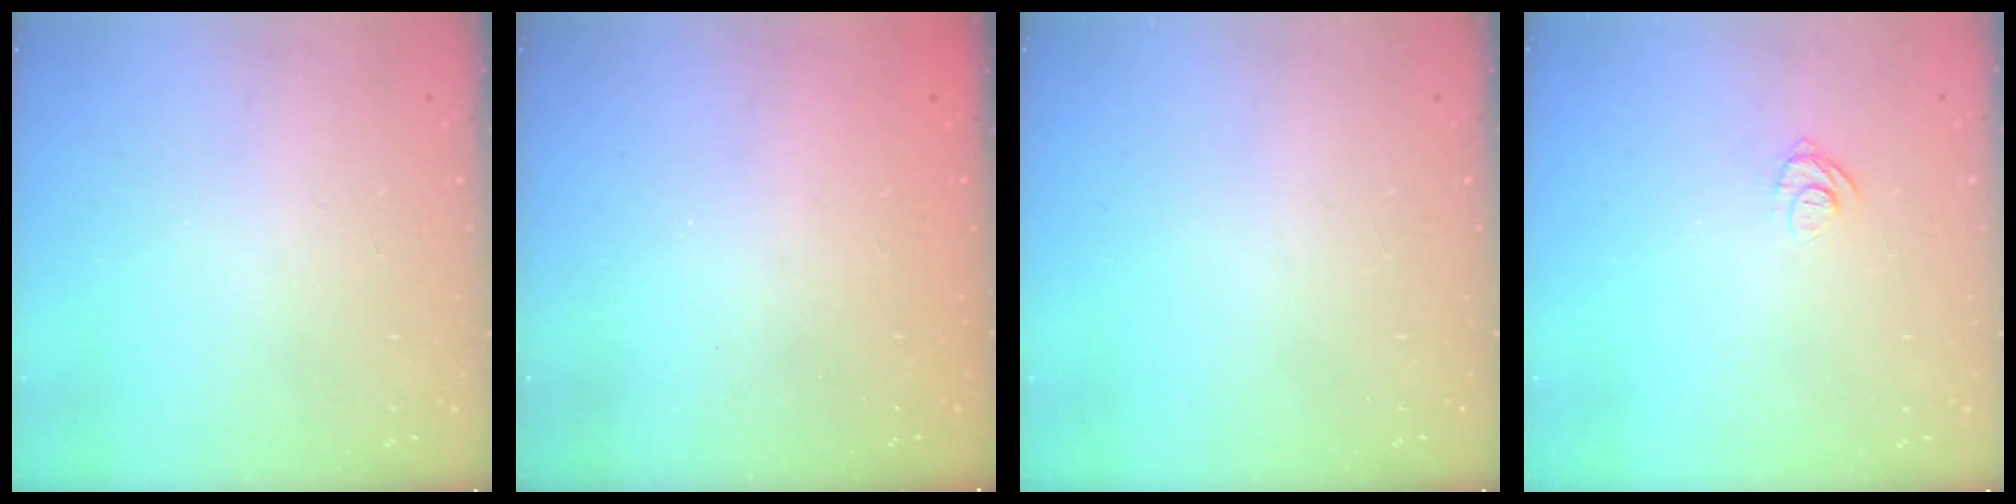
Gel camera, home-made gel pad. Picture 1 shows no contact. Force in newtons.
{"total": 2.4, "press": 2.3, "slide": 0.8}
{"total": 0.0}
{"total": 7.4, "press": 7.3, "slide": 0.7}